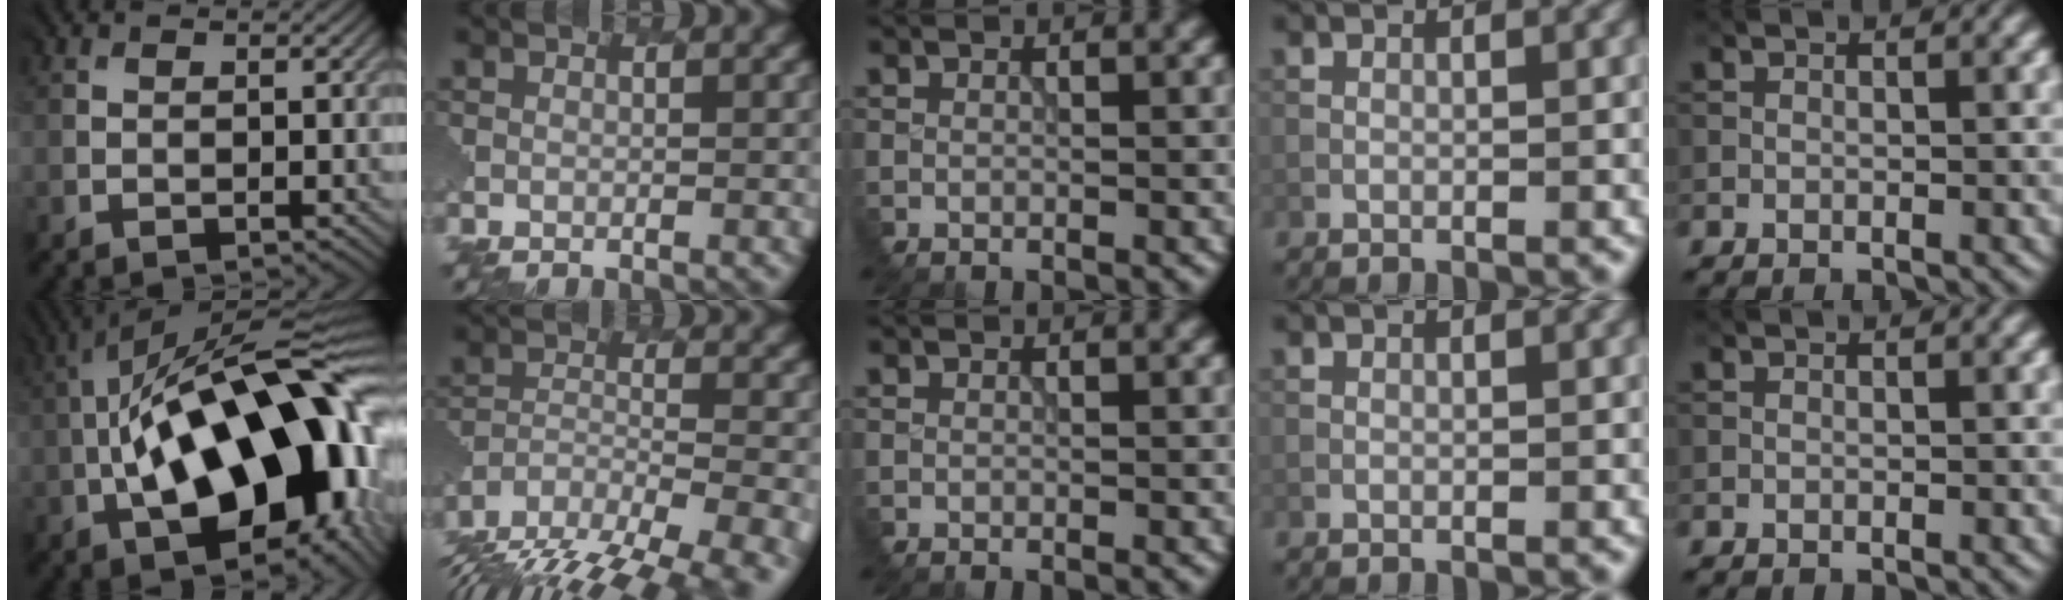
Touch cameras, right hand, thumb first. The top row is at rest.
{"thumb": {"total": 20.8, "force": [-4.1, 9.5, 18.1], "torque": [-0.293, 0.011, -0.067]}, "index": {"total": 14.3, "force": [-11.7, 5.0, 6.5], "torque": [-0.130, -0.022, -0.156]}}